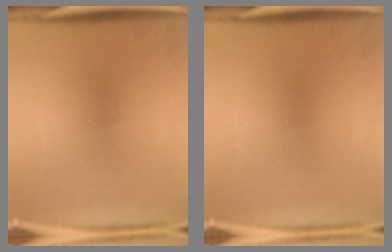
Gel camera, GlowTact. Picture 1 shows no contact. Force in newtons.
{"total": 0.0}